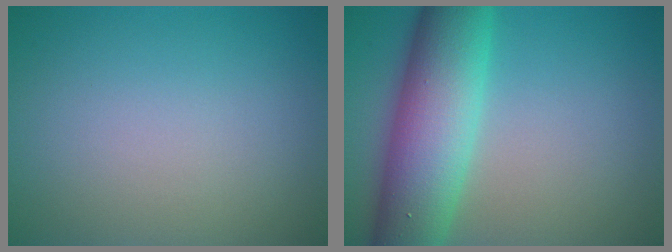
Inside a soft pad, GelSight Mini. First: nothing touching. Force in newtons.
{"total": 10.1, "press": 10.0, "slide": 0.5}